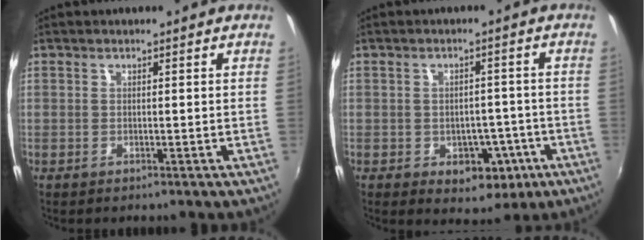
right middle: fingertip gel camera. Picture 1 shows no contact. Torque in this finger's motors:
{"motor_torque": [0.62, -1.52, 0.18, 0.06]}